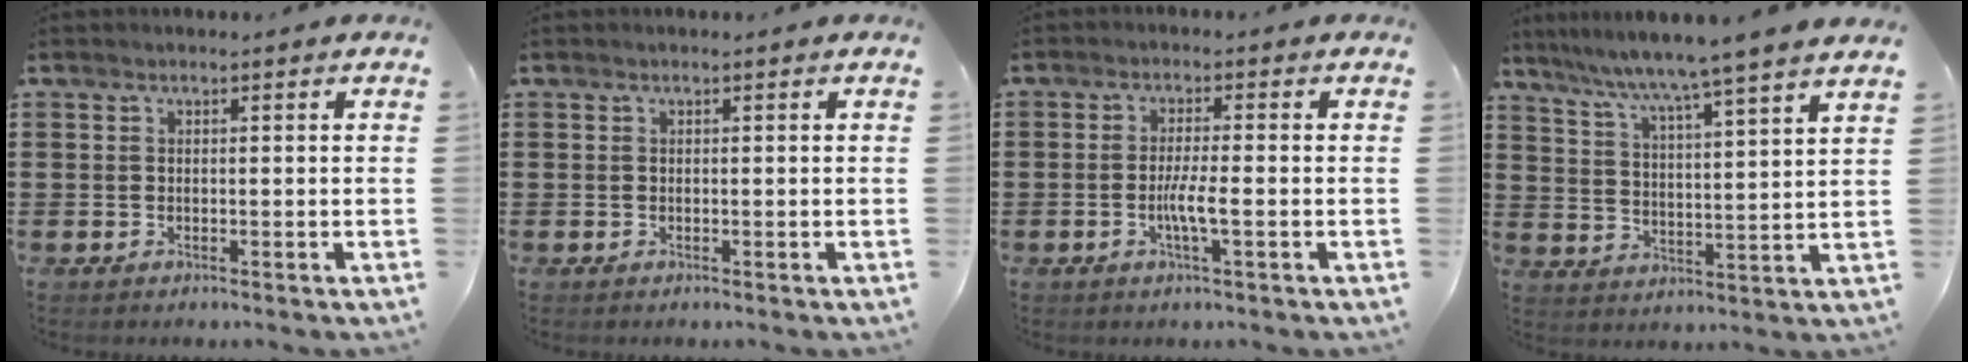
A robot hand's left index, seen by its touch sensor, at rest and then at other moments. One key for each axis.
{"total": 0.0}
{"total": 4.0, "fx": -1.0, "fy": 0.3, "fz": 3.8, "tx": -0.075, "ty": -0.005, "tz": -0.022}
{"total": 6.0, "fx": 5.3, "fy": -1.8, "fz": 2.2, "tx": -0.068, "ty": -0.046, "tz": 0.080}